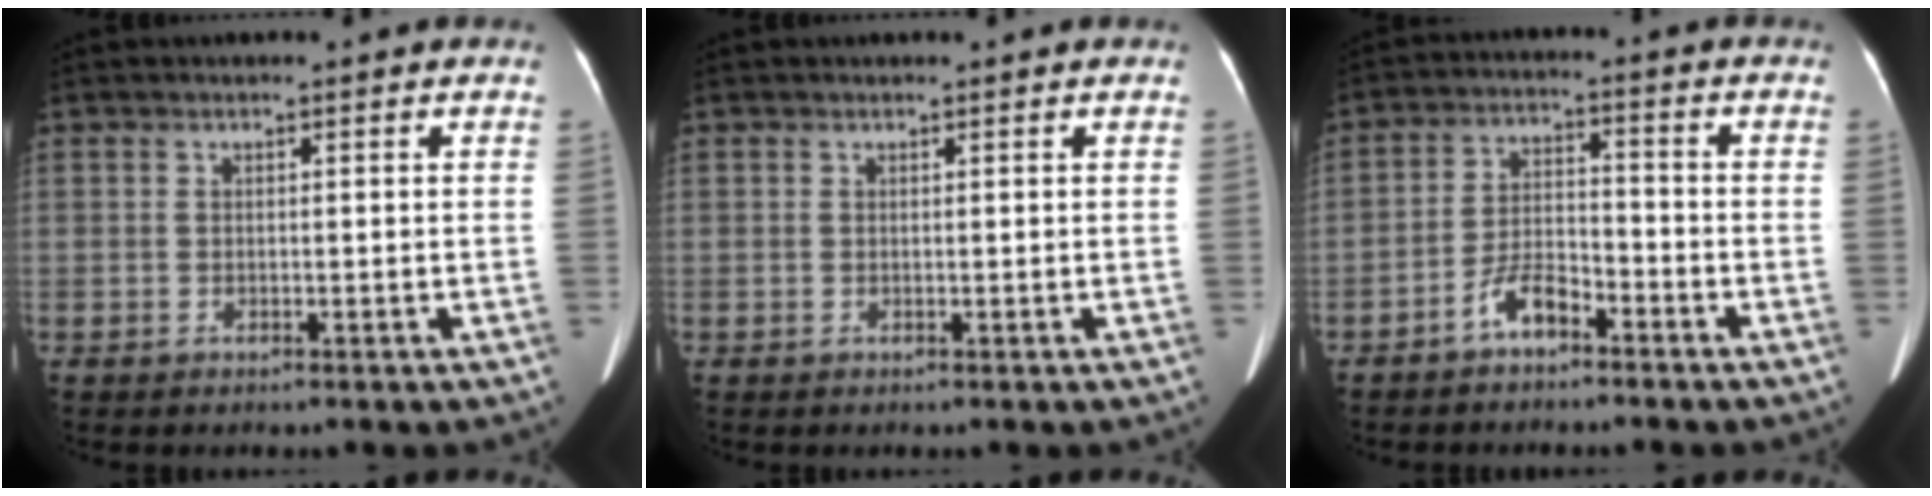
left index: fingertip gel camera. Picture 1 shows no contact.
{"total": 0.7, "force": [0.7, 0.0, 0.2], "torque": [-0.005, 0.008, 0.012]}
{"total": 5.0, "force": [-3.6, 1.8, 3.0], "torque": [-0.067, 0.012, -0.067]}